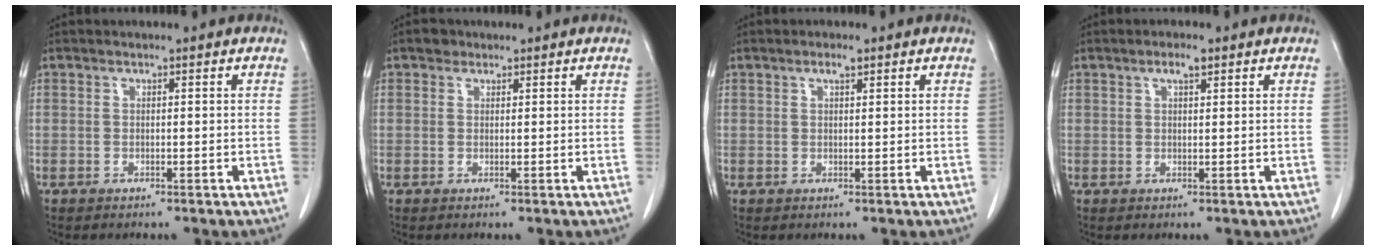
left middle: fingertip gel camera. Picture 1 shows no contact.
{"total": 1.3, "force": [0.9, 0.9, 0.2], "torque": [-0.003, 0.004, 0.010]}
{"total": 1.3, "force": [0.9, 0.2, 1.0], "torque": [-0.021, 0.001, 0.015]}
{"total": 2.0, "force": [1.2, 0.4, 1.5], "torque": [-0.032, 0.003, 0.021]}